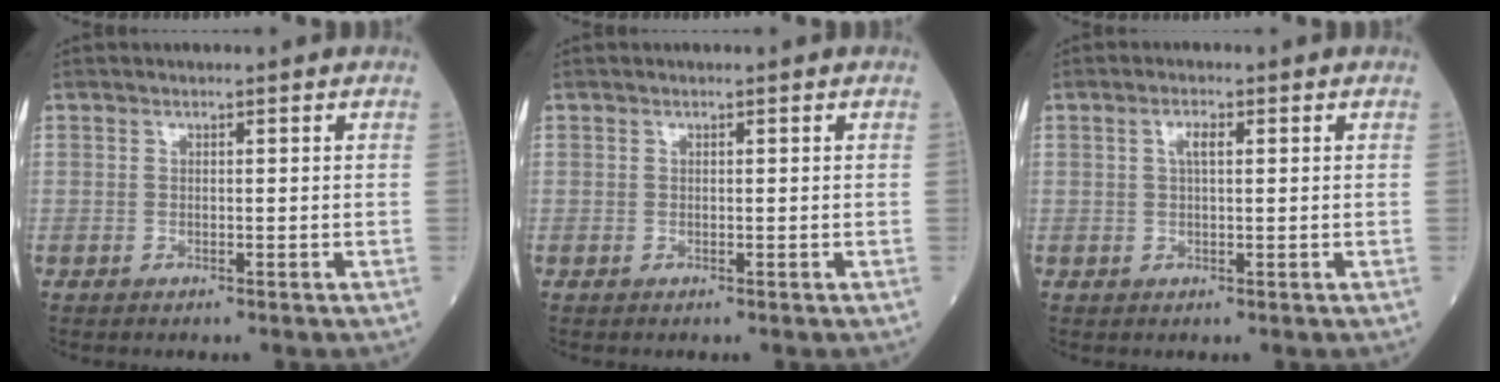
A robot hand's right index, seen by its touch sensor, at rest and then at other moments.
{"total": 0.0}
{"total": 2.1, "force": [0.6, 0.6, 1.9], "torque": [-0.040, 0.004, 0.011]}